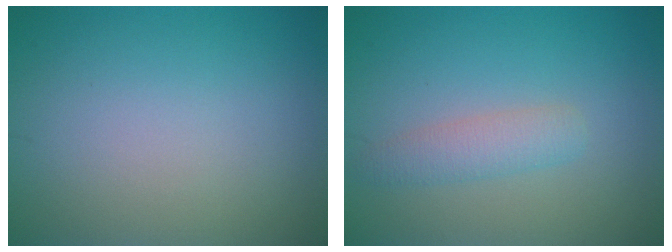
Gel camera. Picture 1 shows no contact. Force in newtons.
{"total": 2.2, "press": 2.2, "slide": 0.1}